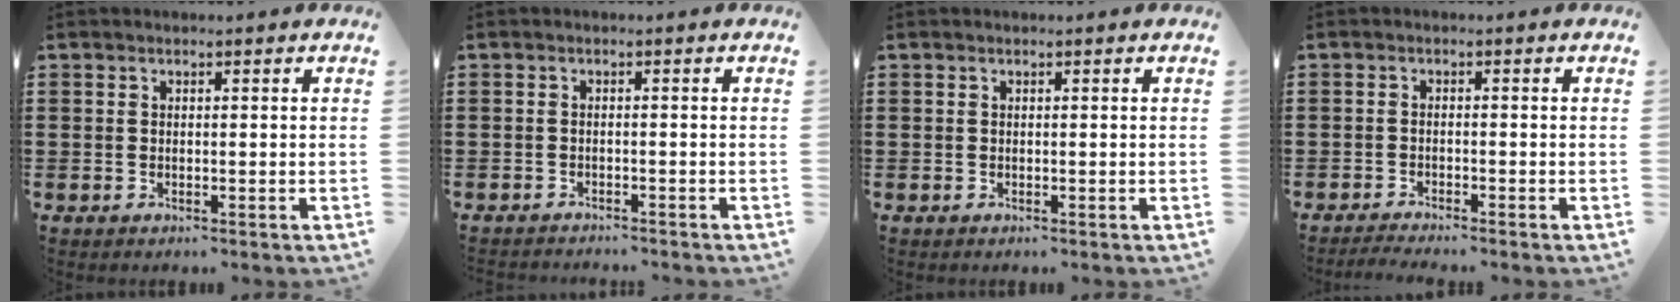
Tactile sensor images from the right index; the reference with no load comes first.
{"total": 1.0, "force": [-1.0, 0.0, 0.0], "torque": [-0.002, 0.001, -0.021]}
{"total": 0.0}
{"total": 1.5, "force": [-1.5, -0.1, 0.2], "torque": [-0.004, 0.002, -0.030]}